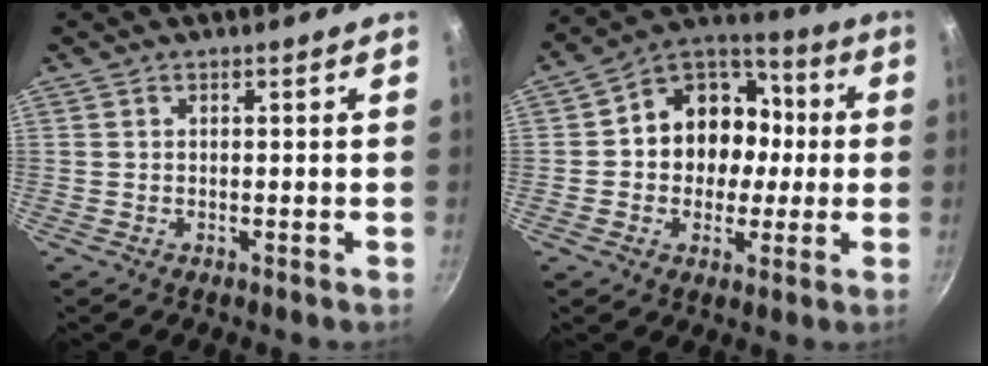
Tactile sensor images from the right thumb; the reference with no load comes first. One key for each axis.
{"total": 15.1, "fx": 0.2, "fy": 12.7, "fz": 8.2, "tx": -0.082, "ty": 0.037, "tz": -0.012}